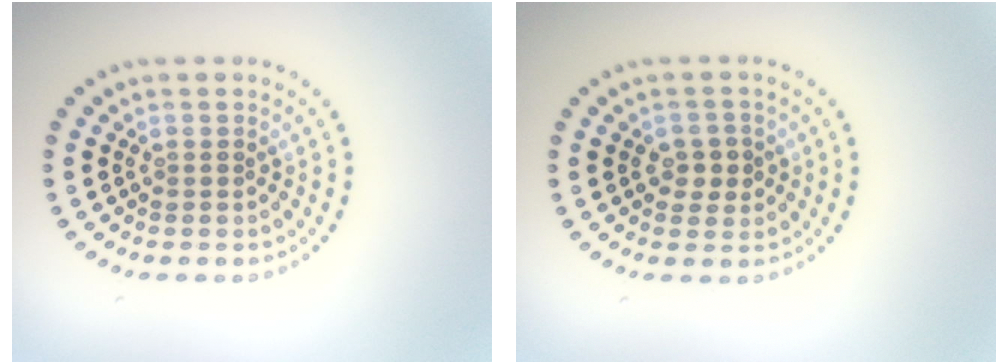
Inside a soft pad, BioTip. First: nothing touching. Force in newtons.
{"total": 2.2, "press": 2.1, "slide": 0.5}